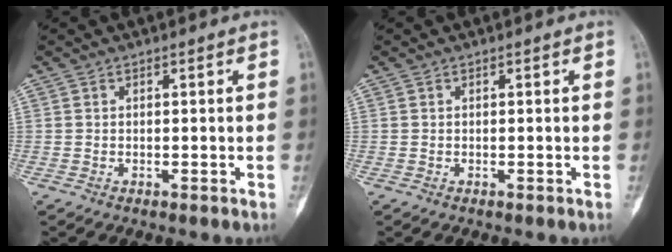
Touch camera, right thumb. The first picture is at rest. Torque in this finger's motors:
{"motor_torque": [0.18, 0.17, 0.00, 0.00, 0.02]}